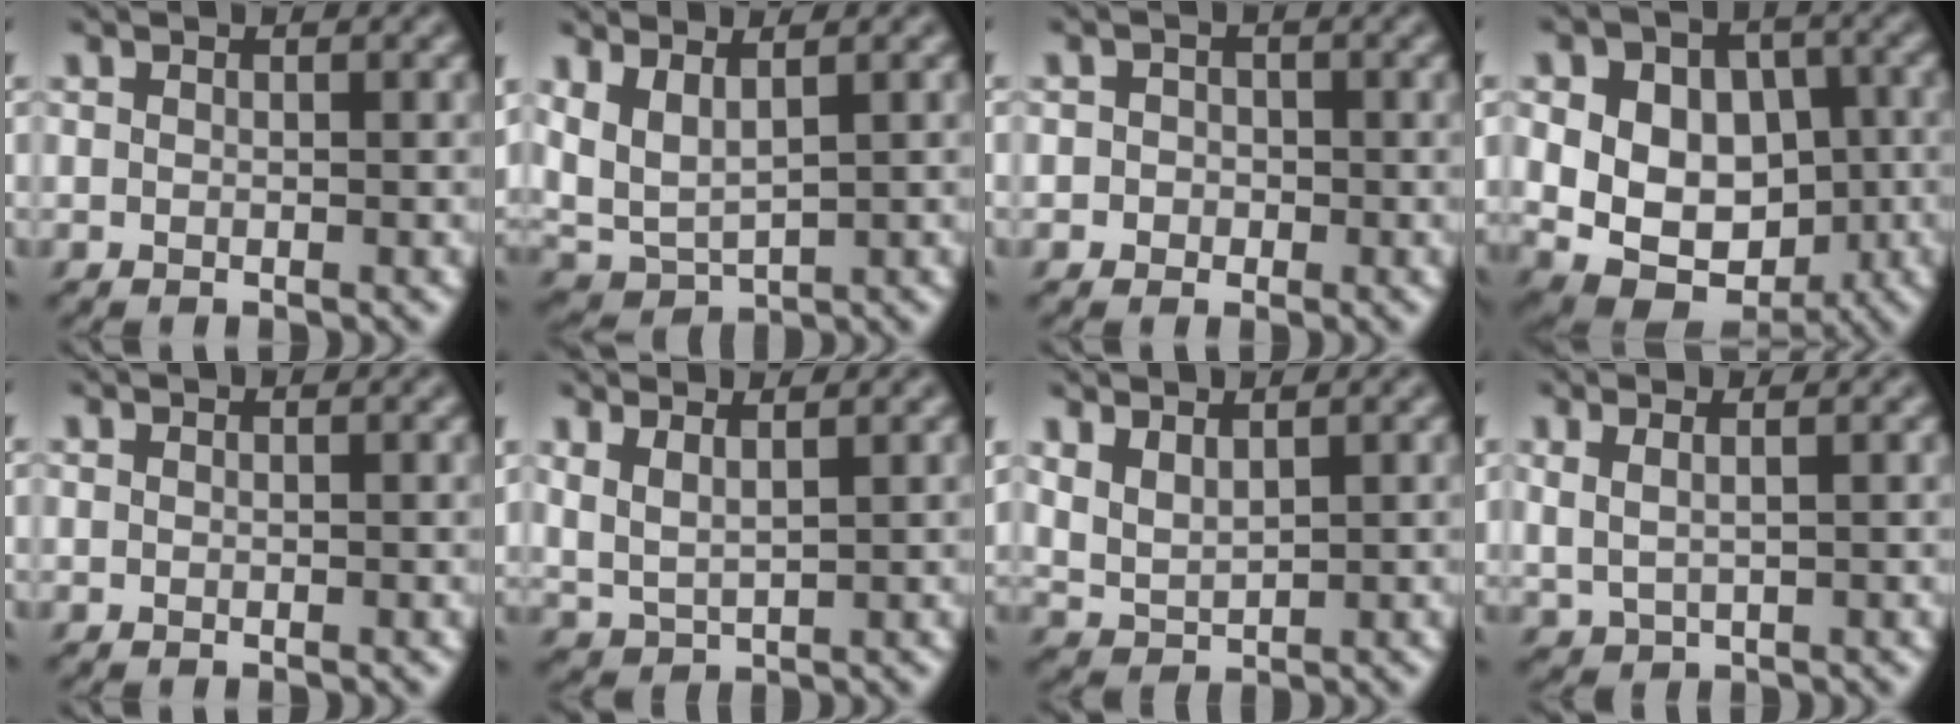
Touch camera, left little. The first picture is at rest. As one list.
[{"total": 3.5, "force": [1.4, 1.5, 2.8], "torque": [-0.069, -0.003, 0.029]}, {"total": 1.9, "force": [-0.3, 1.8, 0.6], "torque": [0.007, 0.006, -0.017]}, {"total": 13.1, "force": [0.6, 10.4, 8.0], "torque": [-0.136, 0.027, -0.005]}, {"total": 0.0}, {"total": 2.4, "force": [1.6, 0.7, 1.6], "torque": [-0.043, 0.000, 0.035]}, {"total": 2.7, "force": [1.5, 1.3, 1.8], "torque": [-0.049, -0.001, 0.034]}, {"total": 1.6, "force": [1.0, 0.2, 1.3], "torque": [-0.034, 0.001, 0.023]}]